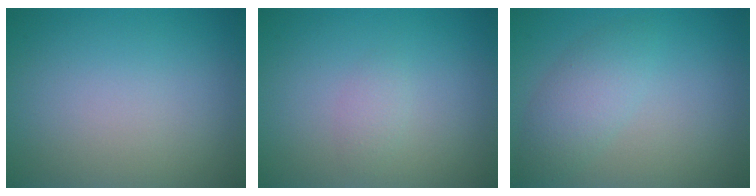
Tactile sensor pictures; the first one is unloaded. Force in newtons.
{"total": 1.0, "press": 1.0, "slide": 0.1}
{"total": 3.0, "press": 3.0, "slide": 0.1}